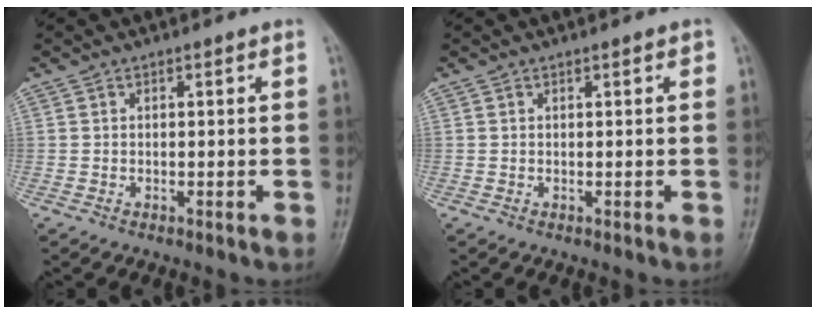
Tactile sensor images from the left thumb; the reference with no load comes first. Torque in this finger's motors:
{"motor_torque": [-0.03, 0.06, -0.13, -0.07, 0.00]}